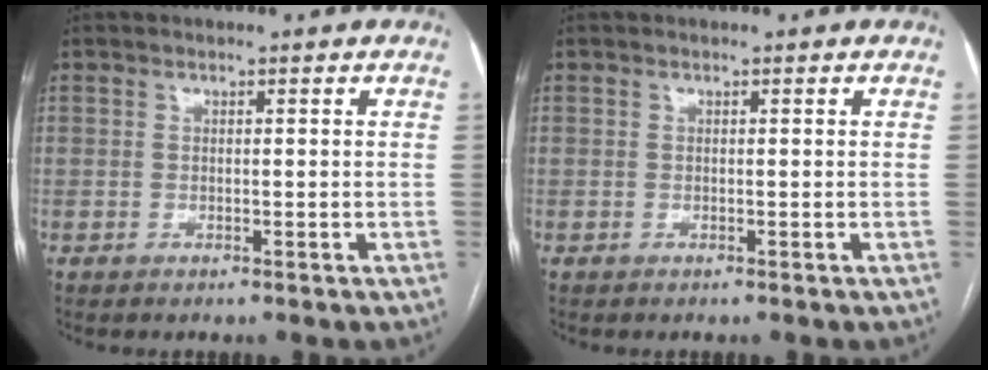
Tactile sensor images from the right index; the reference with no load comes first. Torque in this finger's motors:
{"motor_torque": [0.02, 0.02, 0.00, 0.00]}